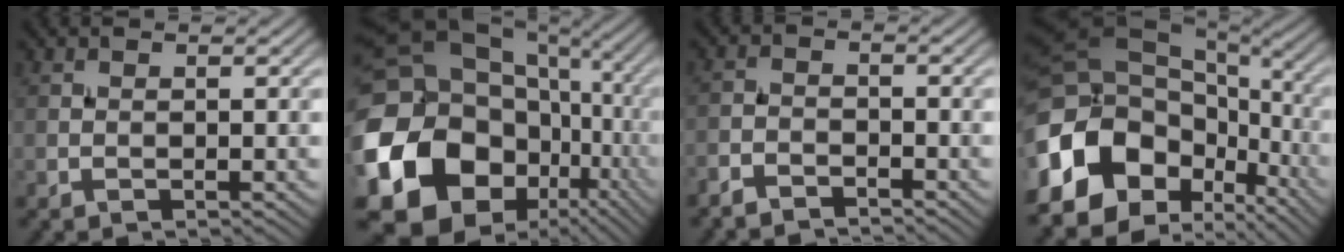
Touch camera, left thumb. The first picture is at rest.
{"total": 19.9, "force": [-4.0, 16.1, 10.9], "torque": [-0.280, -0.038, -0.048]}
{"total": 3.3, "force": [-3.1, 0.9, 0.8], "torque": [-0.014, -0.004, -0.066]}
{"total": 18.3, "force": [-4.8, 12.8, 12.1], "torque": [-0.267, -0.018, -0.074]}